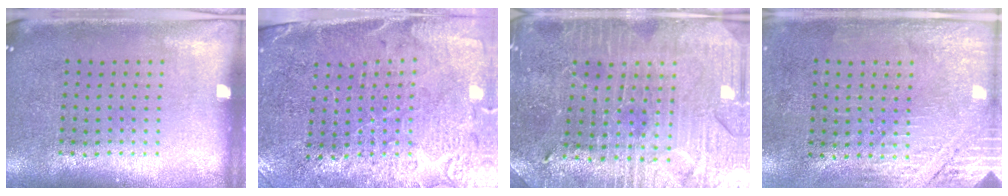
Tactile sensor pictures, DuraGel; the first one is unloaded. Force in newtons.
{"total": 3.0, "press": 2.9, "slide": 1.0}
{"total": 3.3, "press": 3.2, "slide": 0.5}
{"total": 2.7, "press": 2.4, "slide": 1.2}